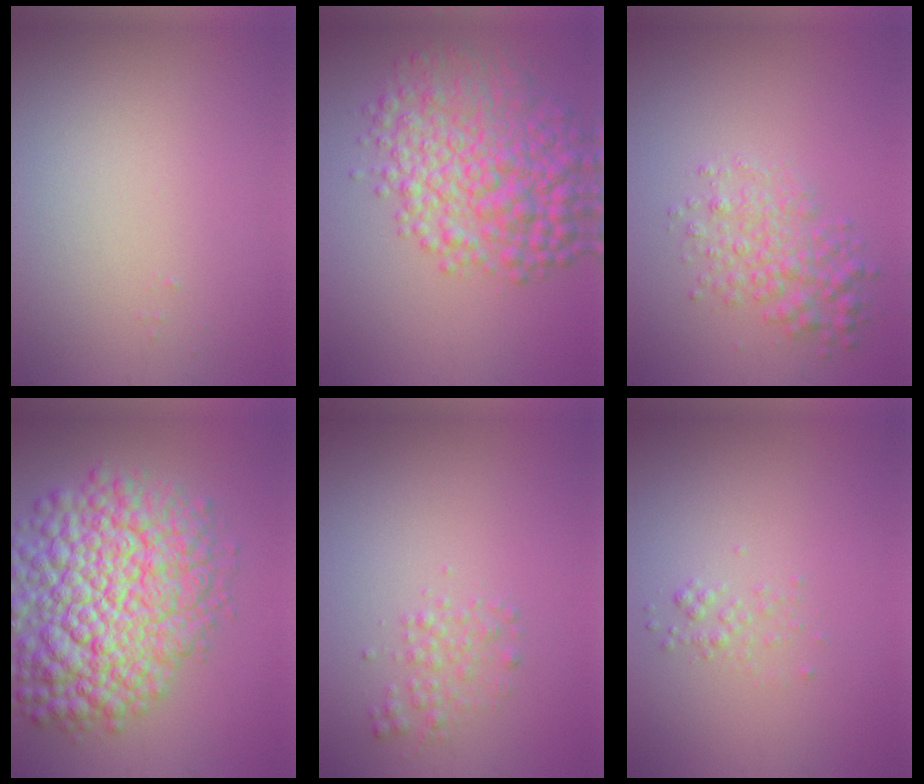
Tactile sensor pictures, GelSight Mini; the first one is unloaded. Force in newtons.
{"total": 8.5, "press": 8.5, "slide": 0.1}
{"total": 3.4, "press": 3.4, "slide": 0.1}
{"total": 13.0, "press": 12.9, "slide": 0.5}
{"total": 1.6, "press": 1.6, "slide": 0.0}
{"total": 1.0, "press": 1.0, "slide": 0.1}